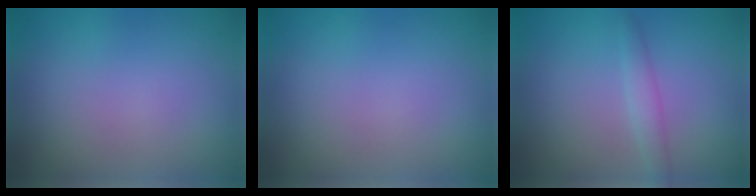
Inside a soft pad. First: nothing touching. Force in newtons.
{"total": 0.0}
{"total": 1.5, "press": 1.5, "slide": 0.0}